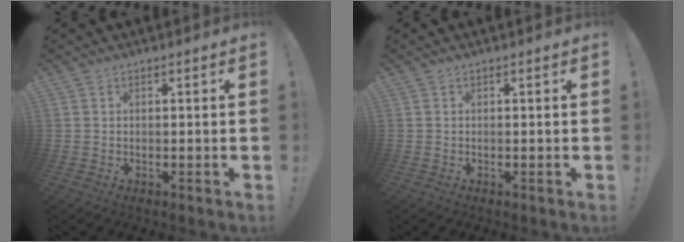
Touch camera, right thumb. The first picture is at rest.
{"total": 0.0}